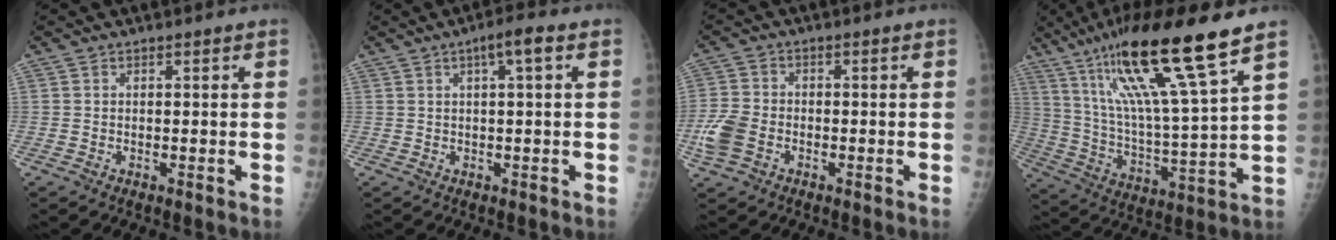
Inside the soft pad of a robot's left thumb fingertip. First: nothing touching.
{"total": 3.6, "force": [1.1, 0.5, 3.4], "torque": [-0.057, 0.011, 0.016]}
{"total": 6.4, "force": [-2.5, 4.6, 3.7], "torque": [-0.090, 0.009, -0.051]}
{"total": 22.0, "force": [13.2, 2.0, 17.5], "torque": [-0.312, -0.044, 0.234]}